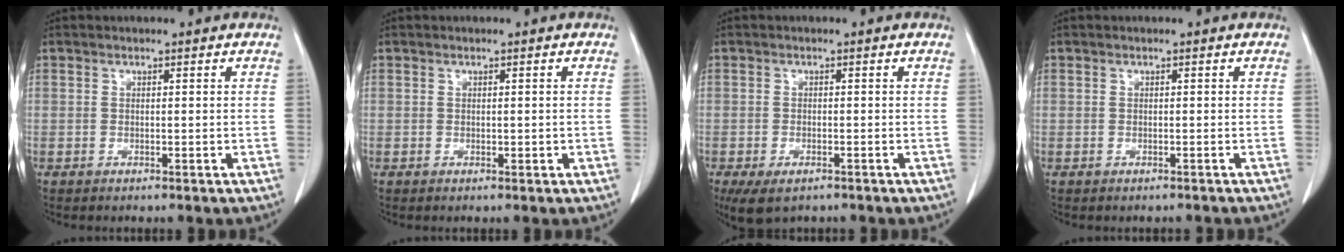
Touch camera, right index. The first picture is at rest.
{"total": 0.7, "force": [-0.1, 0.4, 0.6], "torque": [-0.007, -0.001, 0.000]}
{"total": 5.2, "force": [-3.5, 2.5, 3.1], "torque": [-0.053, -0.010, -0.052]}
{"total": 1.0, "force": [-0.7, 0.6, -0.1], "torque": [0.000, 0.004, -0.010]}